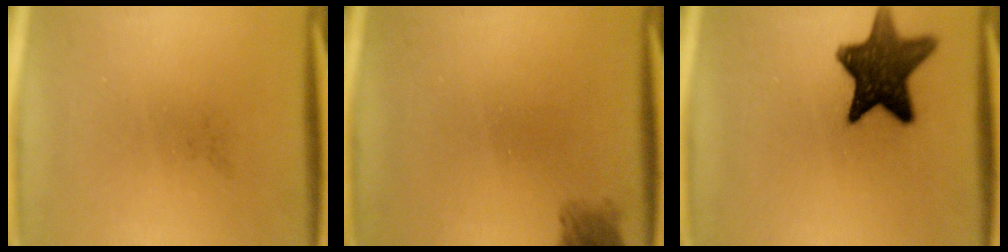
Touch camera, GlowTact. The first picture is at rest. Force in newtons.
{"total": 2.1}
{"total": 13.1}